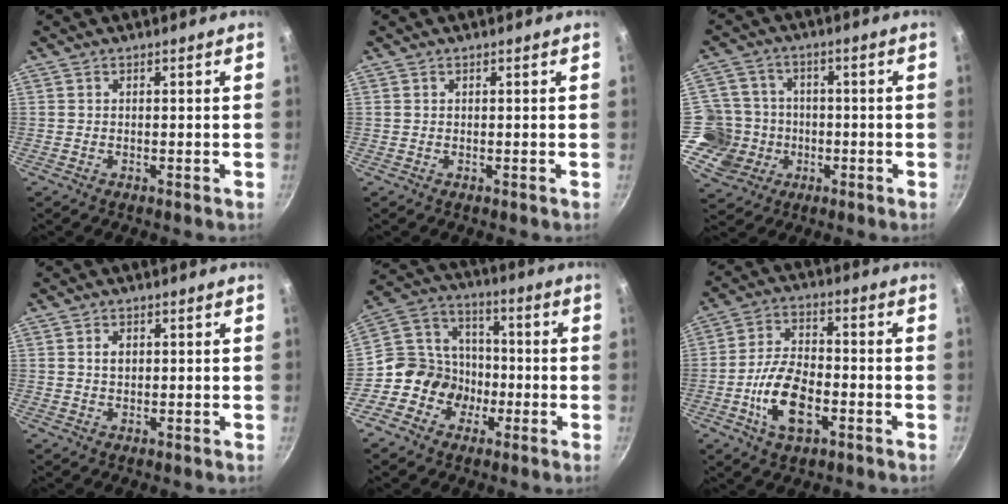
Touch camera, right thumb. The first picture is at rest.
{"total": 0.0}
{"total": 10.2, "force": [-2.3, 9.6, 2.3], "torque": [-0.015, 0.028, -0.045]}
{"total": 2.1, "force": [0.5, 1.4, 1.5], "torque": [-0.018, 0.001, 0.008]}
{"total": 11.7, "force": [-4.0, 10.4, 3.5], "torque": [-0.009, 0.046, -0.087]}
{"total": 11.7, "force": [-4.0, 6.1, 9.2], "torque": [-0.164, 0.027, -0.076]}